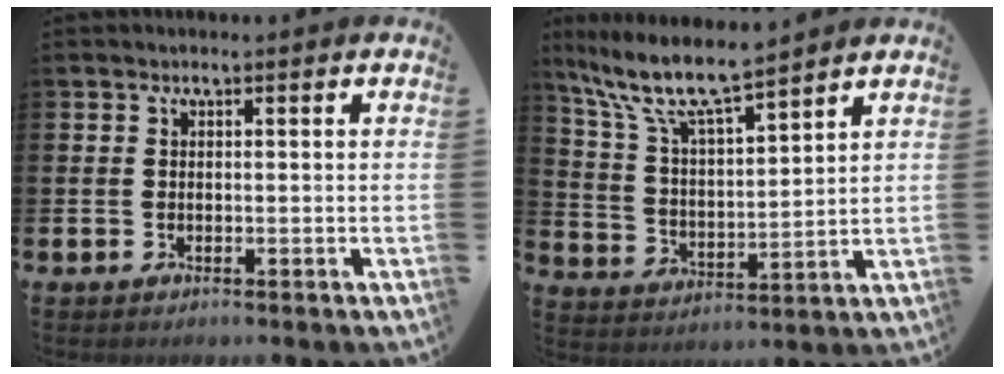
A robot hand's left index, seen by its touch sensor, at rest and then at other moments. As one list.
[{"total": 9.3, "force": [8.2, 1.4, 4.2], "torque": [-0.116, -0.049, 0.140]}]